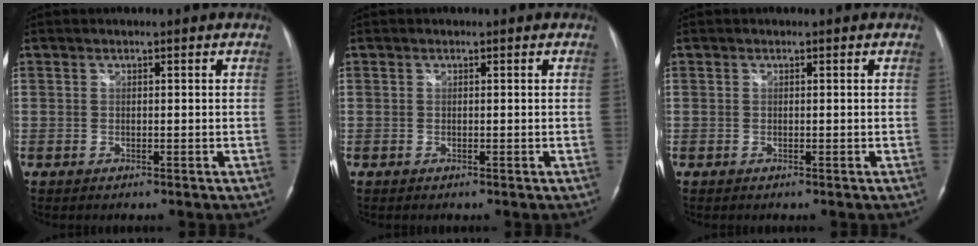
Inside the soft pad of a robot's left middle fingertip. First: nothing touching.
{"total": 0.0}
{"total": 0.0}